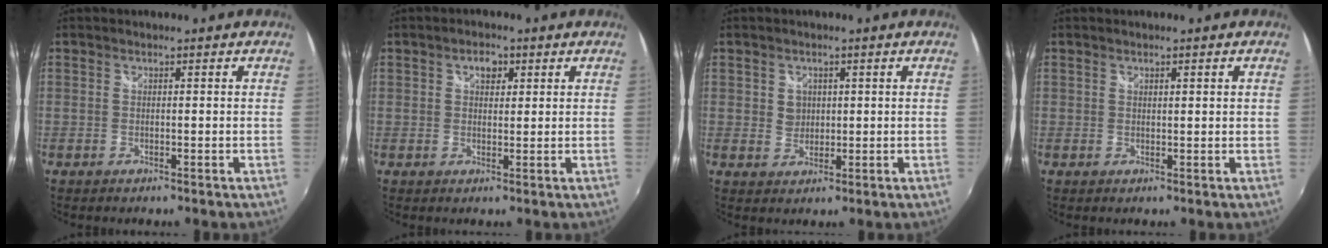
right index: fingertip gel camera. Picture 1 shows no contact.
{"total": 3.1, "force": [1.3, 2.1, 1.9], "torque": [-0.024, 0.008, 0.020]}
{"total": 3.0, "force": [0.6, 2.9, 0.9], "torque": [-0.010, 0.003, 0.010]}
{"total": 1.7, "force": [0.8, -1.4, 0.2], "torque": [0.009, -0.004, 0.018]}